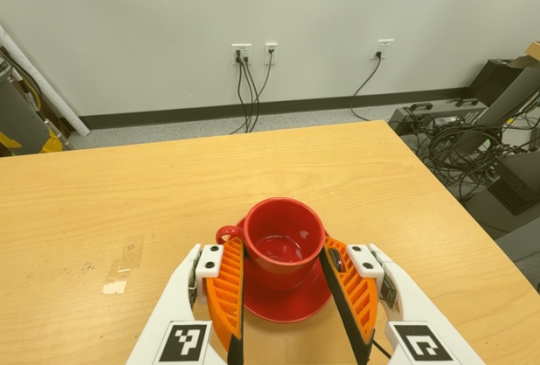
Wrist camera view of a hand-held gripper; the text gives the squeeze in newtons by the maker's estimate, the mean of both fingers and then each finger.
{"total": 2.7, "left": 2.4, "right": 3.1}